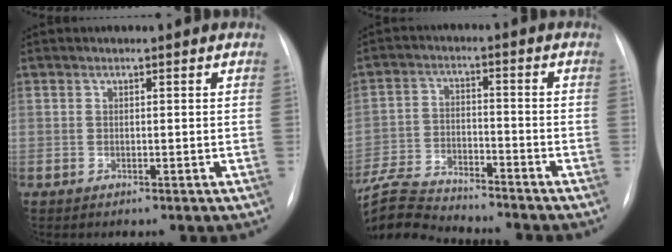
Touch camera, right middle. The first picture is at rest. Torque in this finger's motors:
{"motor_torque": [0.67, -0.81, 0.30, 0.17]}